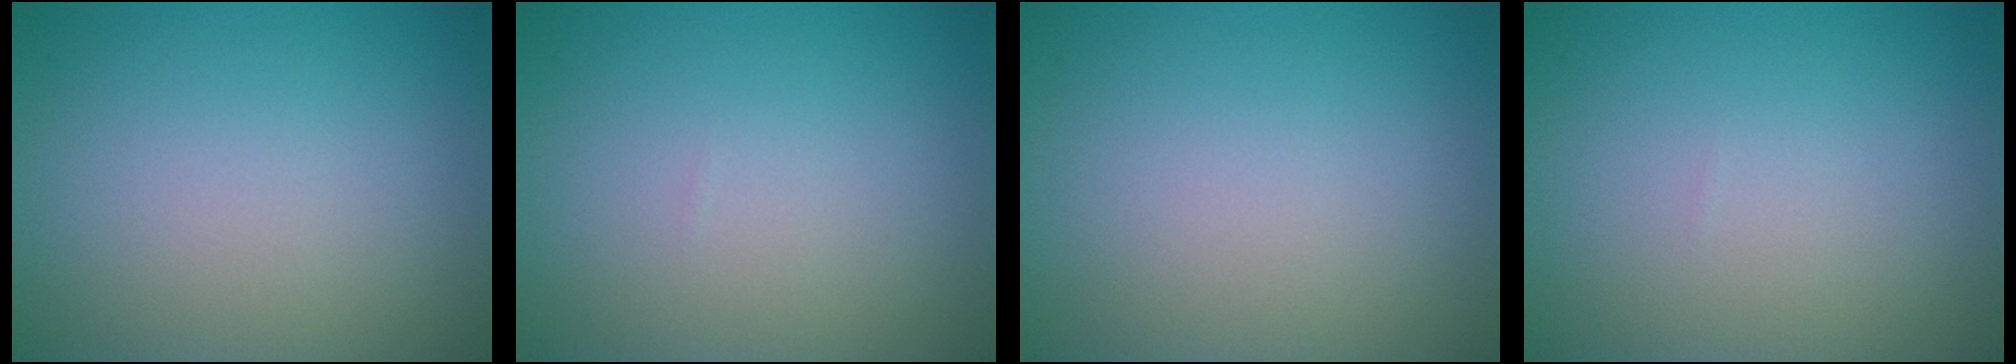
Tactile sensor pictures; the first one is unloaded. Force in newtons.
{"total": 0.0}
{"total": 0.0}
{"total": 0.0}